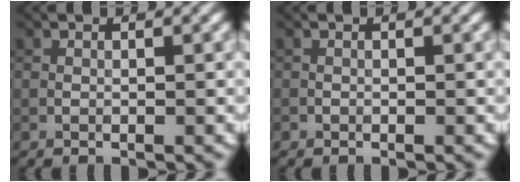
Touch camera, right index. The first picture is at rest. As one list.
[{"total": 0.0}]